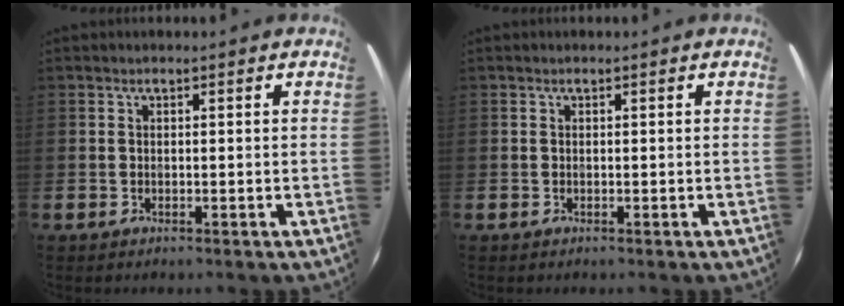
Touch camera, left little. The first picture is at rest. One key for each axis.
{"total": 0.0}